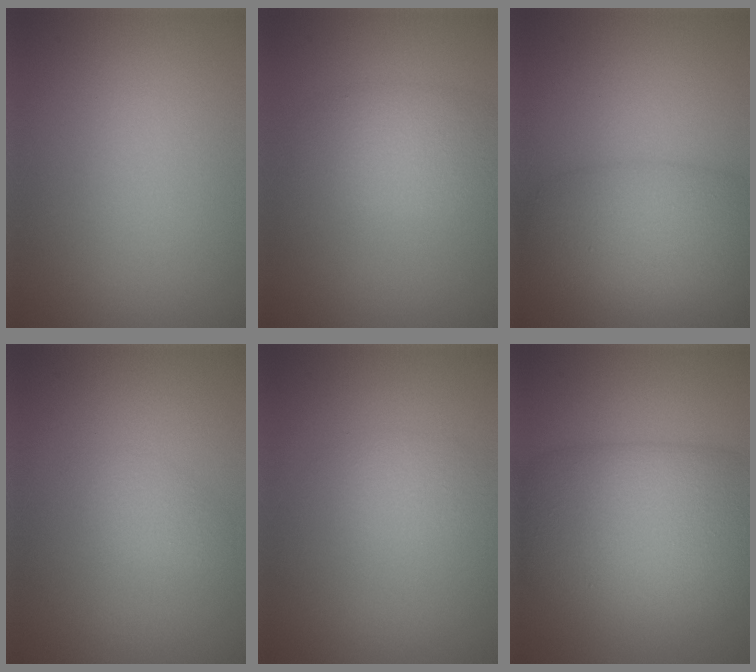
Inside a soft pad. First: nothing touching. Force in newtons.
{"total": 3.3, "press": 3.2, "slide": 0.1}
{"total": 6.6, "press": 6.6, "slide": 0.3}
{"total": 1.2, "press": 1.2, "slide": 0.1}
{"total": 1.5, "press": 1.5, "slide": 0.0}
{"total": 11.6, "press": 11.6, "slide": 0.4}